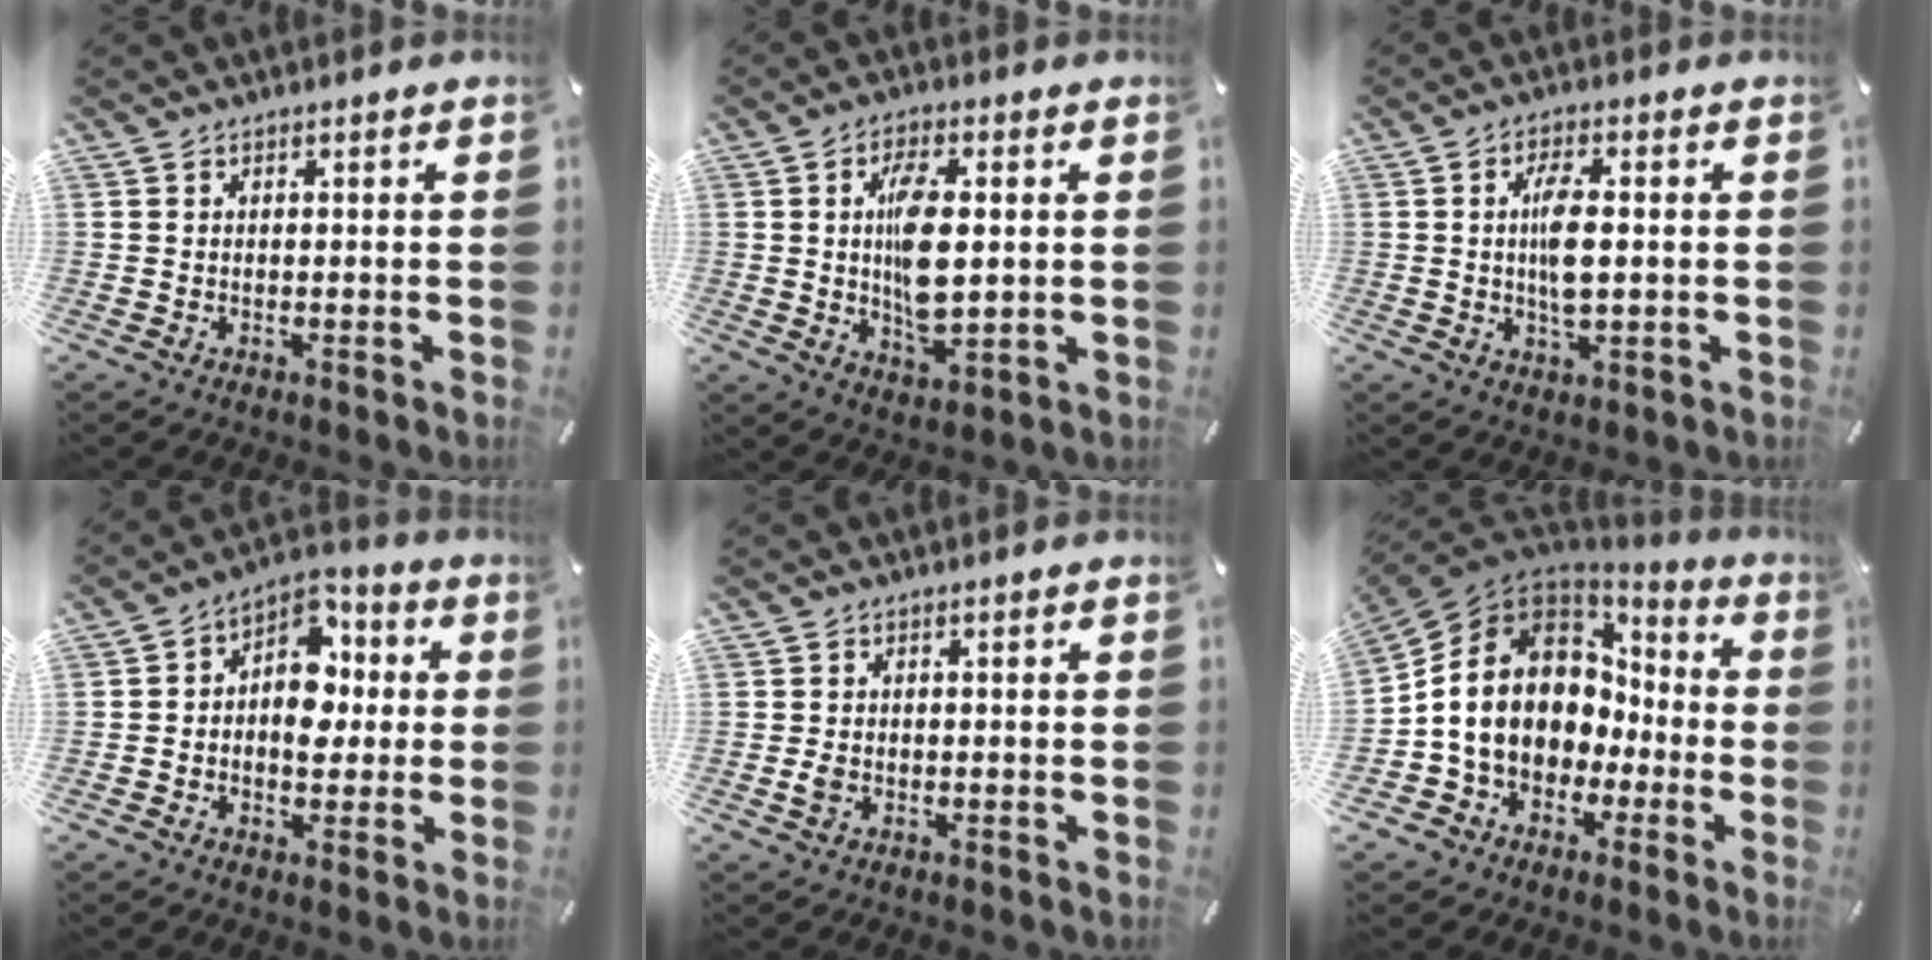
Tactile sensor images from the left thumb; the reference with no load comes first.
{"total": 10.6, "force": [1.0, 4.7, 9.4], "torque": [-0.187, -0.012, 0.008]}
{"total": 7.1, "force": [0.6, 2.3, 6.7], "torque": [-0.147, -0.004, 0.002]}
{"total": 10.6, "force": [-0.2, 8.2, 6.8], "torque": [-0.088, 0.004, -0.004]}
{"total": 2.0, "force": [-0.5, 1.4, 1.4], "torque": [-0.031, 0.001, -0.011]}
{"total": 15.0, "force": [0.8, 12.7, 8.0], "torque": [-0.170, -0.001, 0.016]}